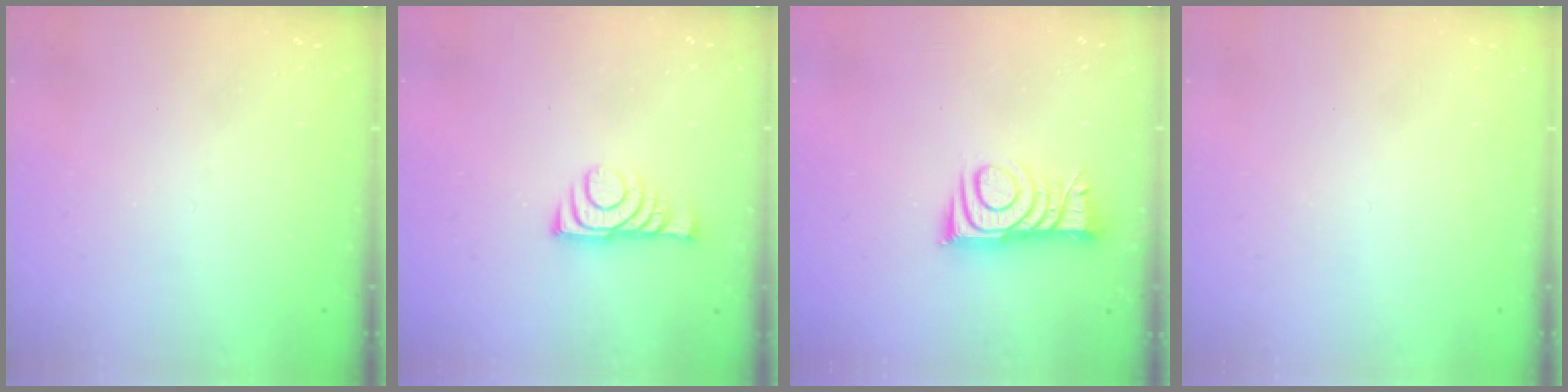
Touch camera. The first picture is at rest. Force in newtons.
{"total": 8.2, "press": 8.1, "slide": 1.0}
{"total": 8.8, "press": 8.8, "slide": 0.1}
{"total": 1.5, "press": 1.5, "slide": 0.1}